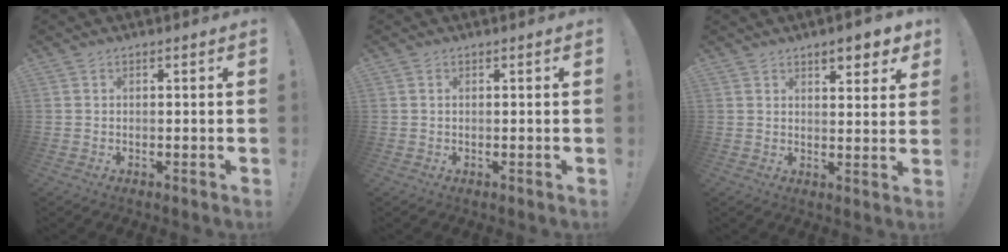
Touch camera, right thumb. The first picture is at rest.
{"total": 0.7, "force": [0.2, 0.4, 0.5], "torque": [-0.010, 0.004, 0.003]}
{"total": 6.7, "force": [4.6, 2.1, 4.4], "torque": [-0.044, -0.027, 0.075]}